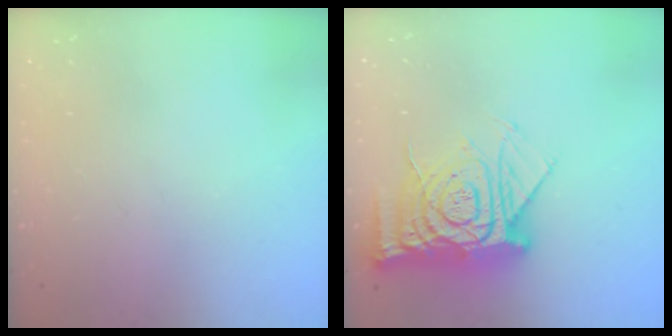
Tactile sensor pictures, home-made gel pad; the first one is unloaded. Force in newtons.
{"total": 17.2, "press": 17.2, "slide": 1.7}